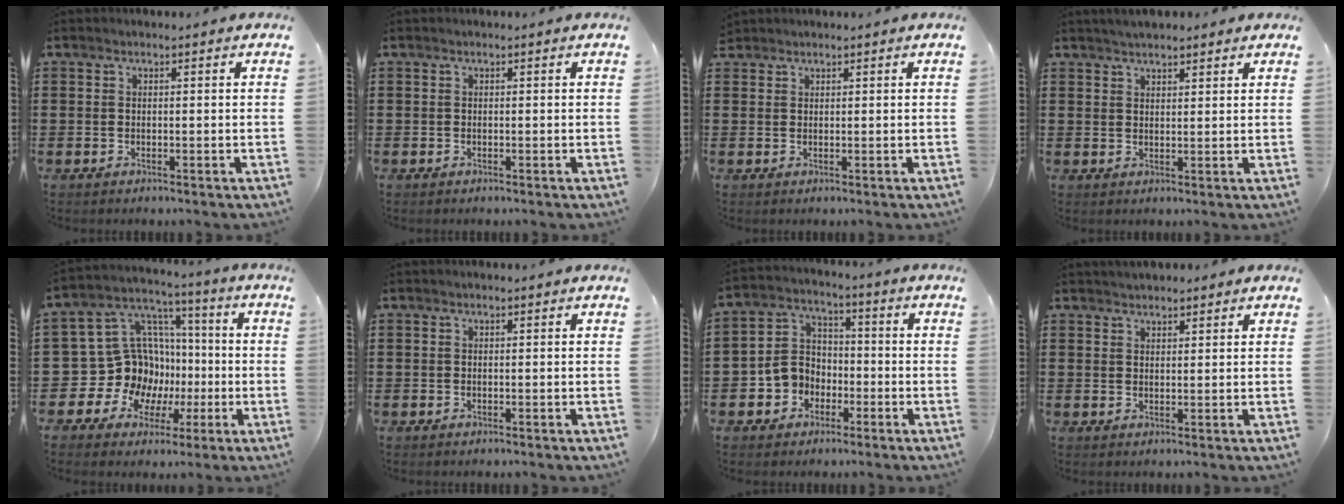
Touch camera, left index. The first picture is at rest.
{"total": 0.0}
{"total": 1.0, "force": [0.9, 0.4, 0.1], "torque": [-0.004, 0.001, 0.019]}
{"total": 2.5, "force": [2.4, 0.4, 0.7], "torque": [-0.018, 0.003, 0.044]}
{"total": 13.6, "force": [-2.1, 12.6, 4.6], "torque": [-0.133, -0.018, -0.019]}
{"total": 0.0}
{"total": 5.7, "force": [-2.5, 4.9, 1.1], "torque": [-0.050, 0.009, -0.055]}
{"total": 1.7, "force": [1.7, 0.4, 0.2], "torque": [-0.006, 0.004, 0.033]}